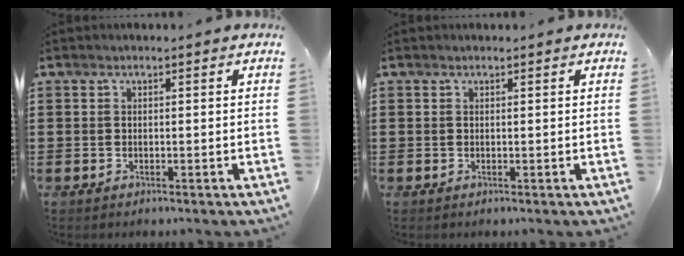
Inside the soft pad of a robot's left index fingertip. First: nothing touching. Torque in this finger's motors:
{"motor_torque": [0.09, -0.03, -0.03, 0.01]}